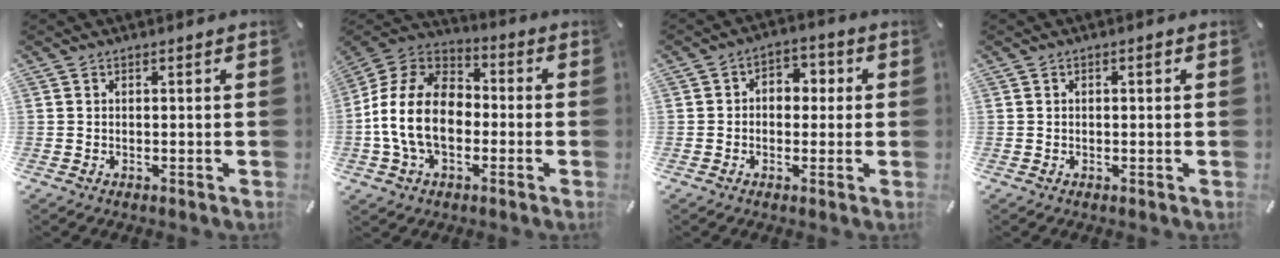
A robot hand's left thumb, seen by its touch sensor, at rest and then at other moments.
{"total": 15.7, "force": [-3.6, 11.1, 10.5], "torque": [-0.234, 0.035, -0.068]}
{"total": 4.7, "force": [-1.0, 3.9, 2.5], "torque": [-0.032, 0.013, -0.025]}
{"total": 1.2, "force": [0.1, 0.6, 1.1], "torque": [-0.021, 0.005, 0.001]}